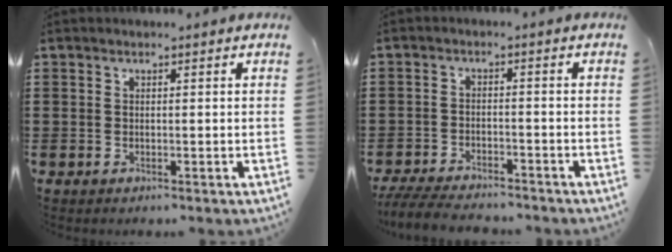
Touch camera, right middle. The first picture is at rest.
{"total": 5.1, "force": [-4.9, 0.9, 1.1], "torque": [-0.027, 0.004, -0.101]}